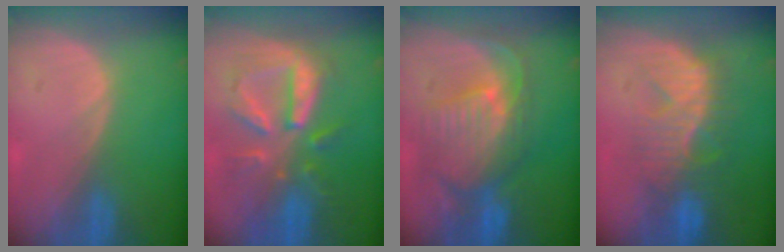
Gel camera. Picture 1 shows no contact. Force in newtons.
{"total": 9.9, "press": 9.0, "slide": 4.1}
{"total": 10.5, "press": 9.3, "slide": 4.8}
{"total": 8.8, "press": 8.5, "slide": 2.2}